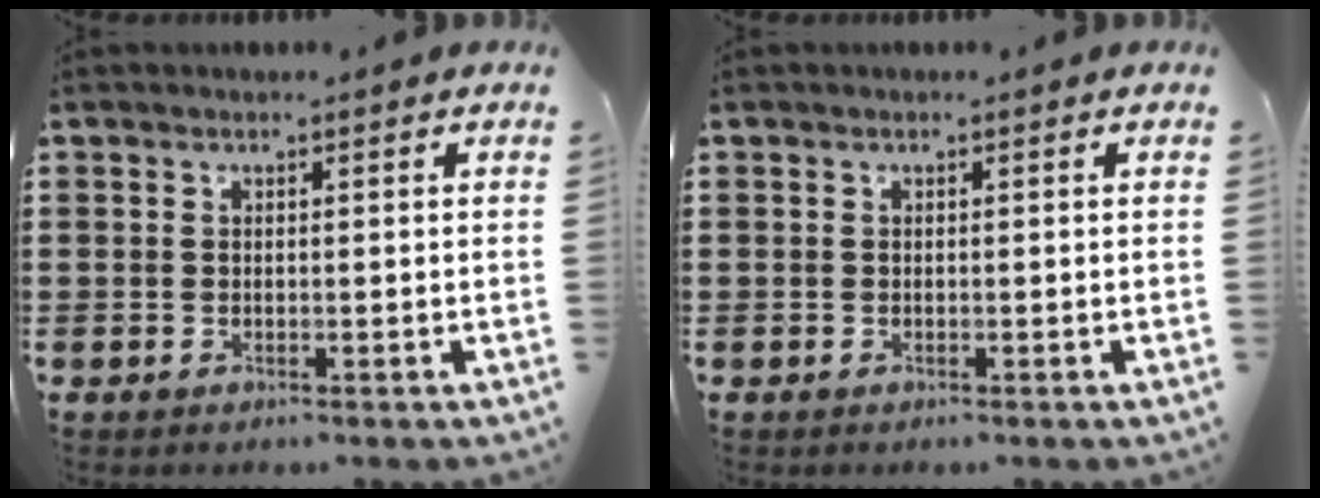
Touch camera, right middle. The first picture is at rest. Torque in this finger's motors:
{"motor_torque": [-0.02, -0.02, 0.00, 0.00]}